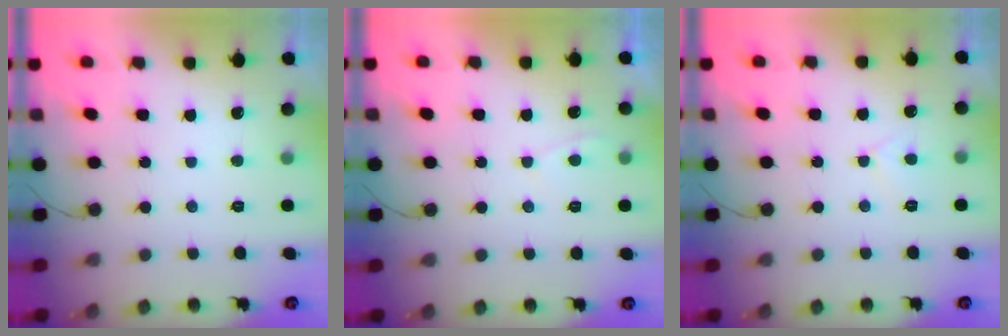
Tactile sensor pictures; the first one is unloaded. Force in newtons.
{"total": 2.7, "press": 2.7, "slide": 0.2}
{"total": 4.4, "press": 4.4, "slide": 0.6}